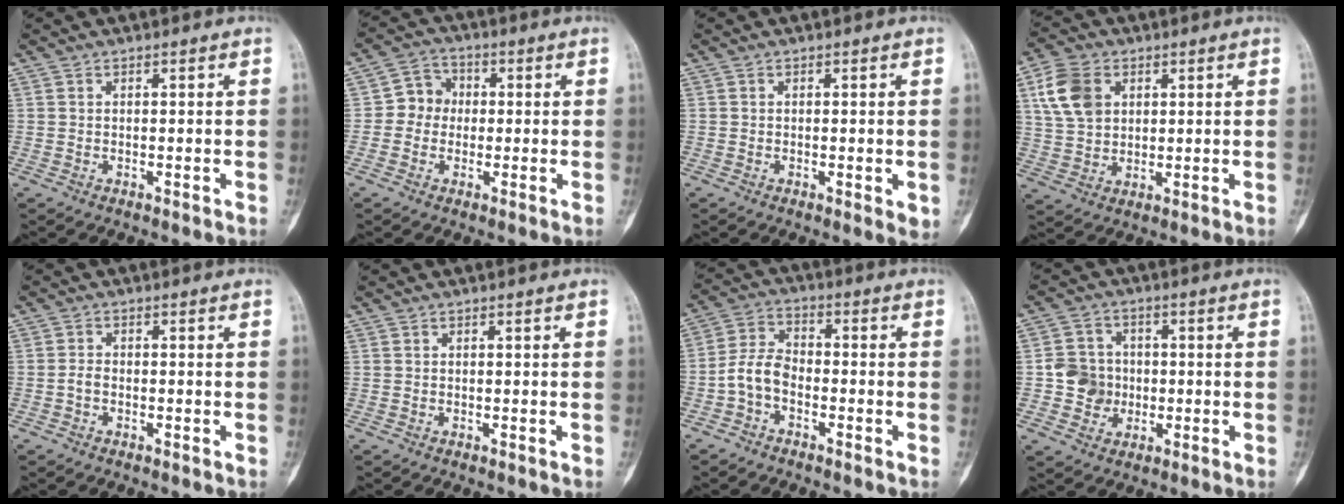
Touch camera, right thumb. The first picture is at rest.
{"total": 5.8, "force": [-0.3, 5.3, 2.4], "torque": [-0.010, 0.015, -0.019]}
{"total": 2.3, "force": [-0.3, 0.7, 2.2], "torque": [-0.029, -0.007, -0.006]}
{"total": 9.5, "force": [3.4, 6.8, 5.7], "torque": [-0.098, -0.002, 0.067]}
{"total": 1.3, "force": [-0.5, 0.8, 0.8], "torque": [-0.014, 0.006, -0.013]}
{"total": 0.0}
{"total": 6.1, "force": [-2.4, 4.0, 3.9], "torque": [-0.072, 0.033, -0.059]}
{"total": 6.9, "force": [-0.9, 6.4, 2.3], "torque": [-0.010, 0.012, -0.019]}